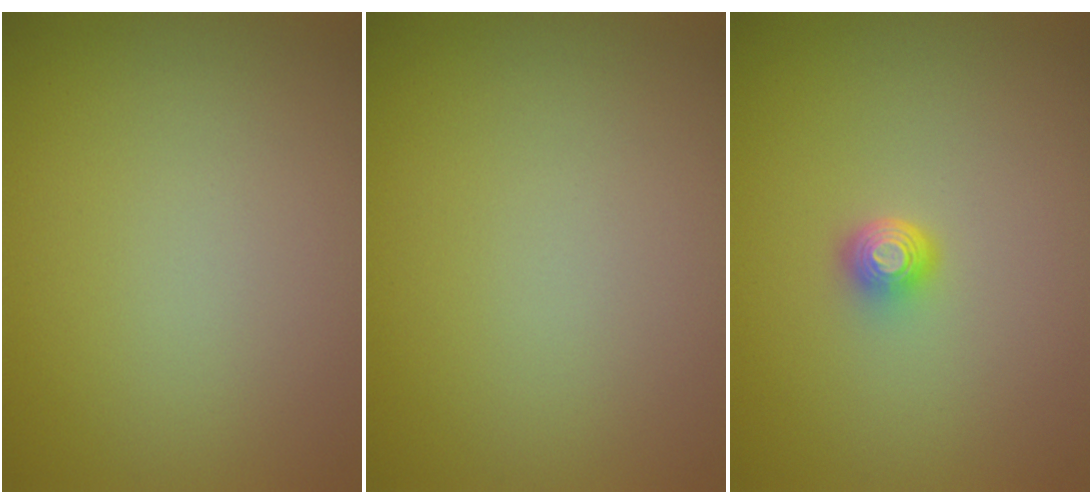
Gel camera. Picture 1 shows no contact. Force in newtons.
{"total": 0.0}
{"total": 1.8, "press": 1.3, "slide": 1.3}